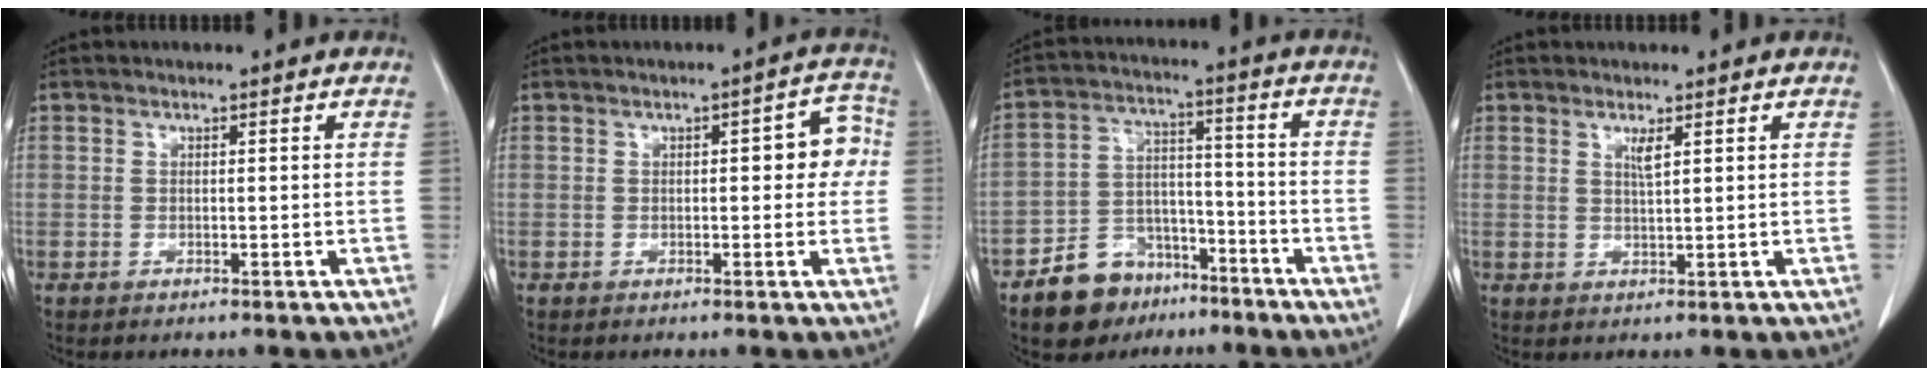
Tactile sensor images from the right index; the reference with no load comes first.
{"total": 5.1, "force": [0.5, 2.1, 4.7], "torque": [-0.044, 0.026, 0.001]}
{"total": 10.3, "force": [-7.2, 6.6, 3.1], "torque": [-0.055, 0.028, -0.119]}
{"total": 1.7, "force": [0.9, 0.0, 1.4], "torque": [-0.030, -0.004, 0.018]}